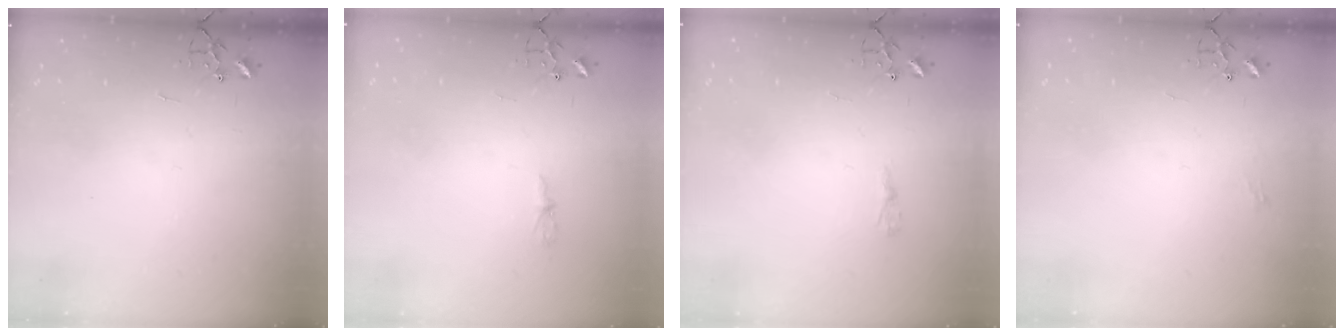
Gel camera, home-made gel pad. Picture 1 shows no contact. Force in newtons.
{"total": 4.4, "press": 4.3, "slide": 0.5}
{"total": 3.6, "press": 3.6, "slide": 0.4}
{"total": 5.0, "press": 5.0, "slide": 0.7}